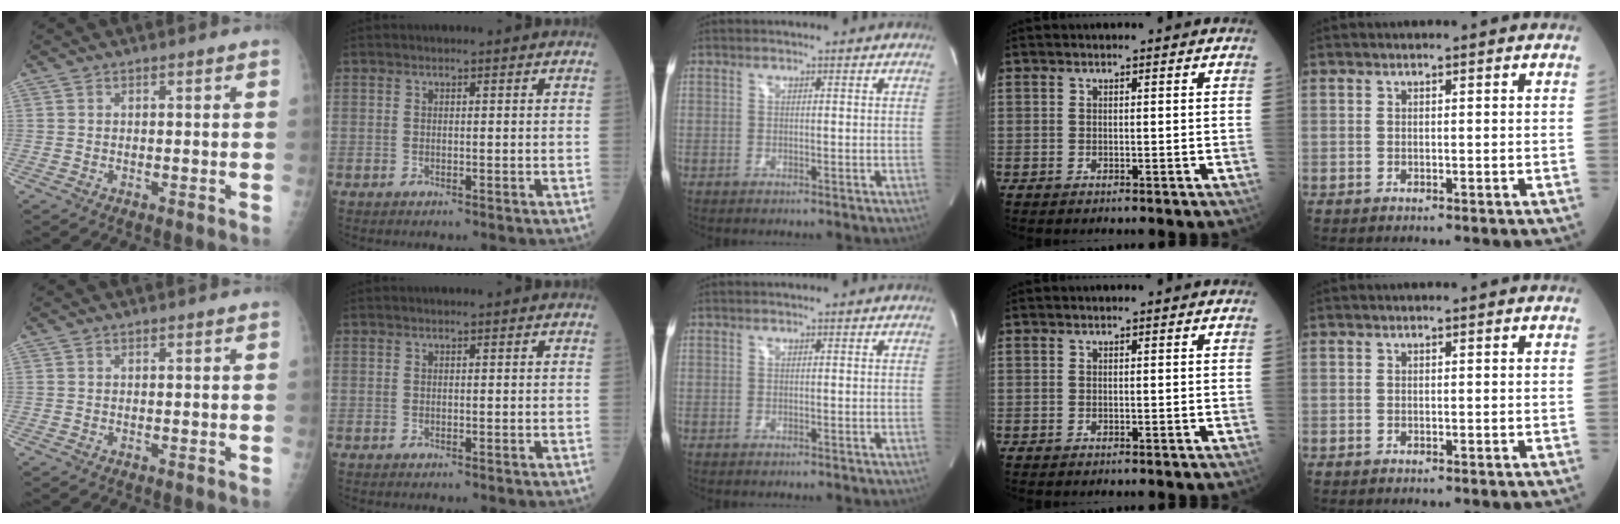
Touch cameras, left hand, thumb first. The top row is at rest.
{}